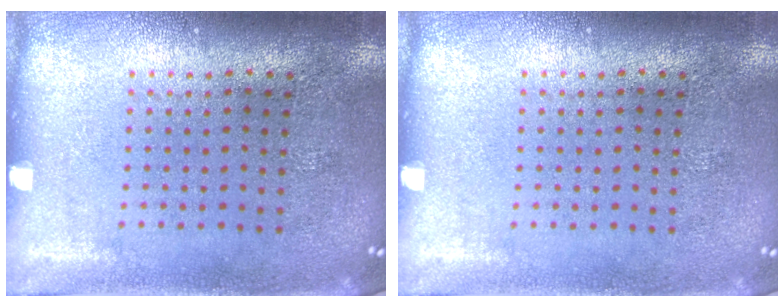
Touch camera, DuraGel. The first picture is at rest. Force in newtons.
{"total": 0.0}